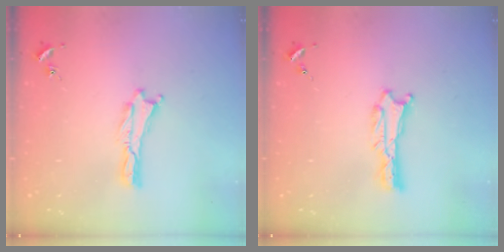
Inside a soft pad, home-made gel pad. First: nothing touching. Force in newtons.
{"total": 0.6, "press": 0.6, "slide": 0.1}